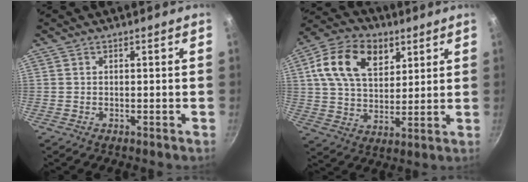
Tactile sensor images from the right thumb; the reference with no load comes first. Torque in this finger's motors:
{"motor_torque": [-0.73, 1.27, 0.31, -0.16, 0.22]}